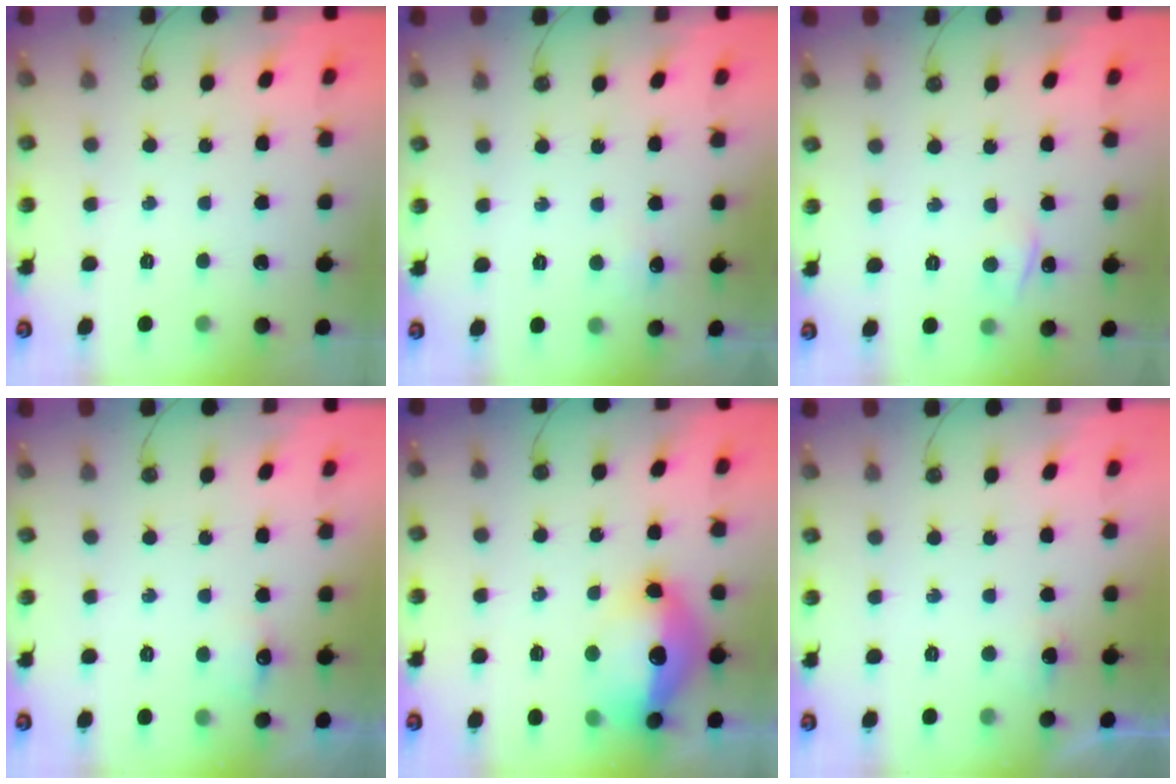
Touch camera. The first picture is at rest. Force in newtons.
{"total": 4.8, "press": 4.3, "slide": 2.0}
{"total": 5.7, "press": 5.6, "slide": 0.8}
{"total": 5.3, "press": 5.3, "slide": 0.7}
{"total": 22.0, "press": 18.1, "slide": 12.6}
{"total": 12.8, "press": 5.4, "slide": 11.5}